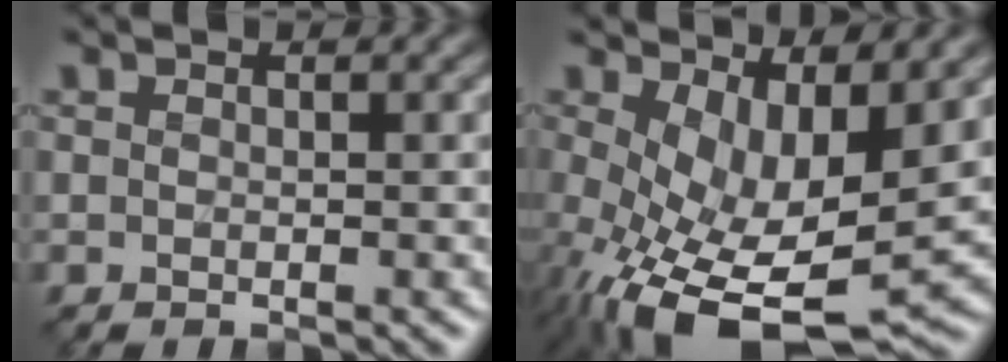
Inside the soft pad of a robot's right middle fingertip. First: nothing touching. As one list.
[{"total": 10.8, "force": [-1.7, 5.0, 9.4], "torque": [-0.185, -0.036, -0.010]}]